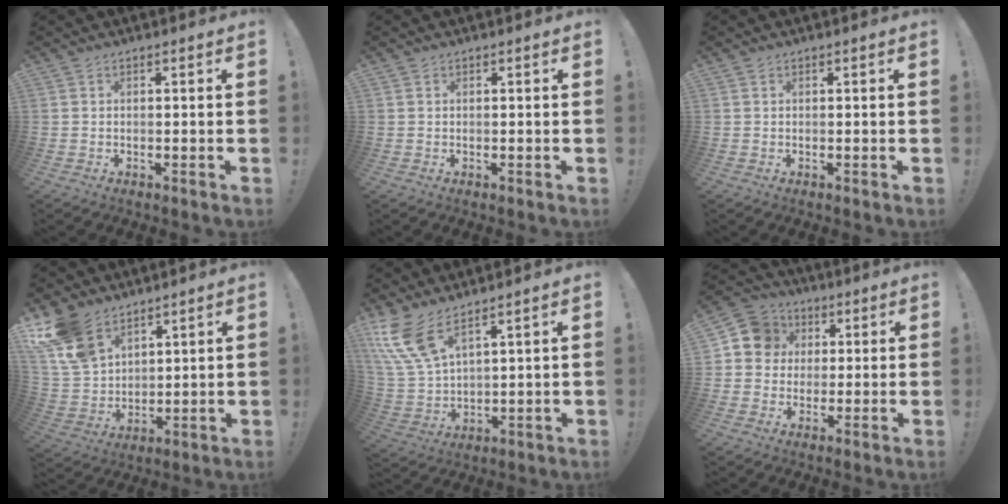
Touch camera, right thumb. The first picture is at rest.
{"total": 0.0}
{"total": 0.0}
{"total": 14.1, "force": [9.7, 8.2, 6.3], "torque": [-0.142, -0.049, 0.192]}
{"total": 11.3, "force": [7.8, 3.8, 7.2], "torque": [-0.172, -0.037, 0.149]}
{"total": 10.0, "force": [1.8, 9.4, 3.0], "torque": [-0.036, 0.007, 0.039]}